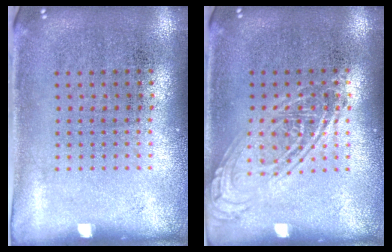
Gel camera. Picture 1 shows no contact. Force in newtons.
{"total": 2.6, "press": 2.6, "slide": 0.3}